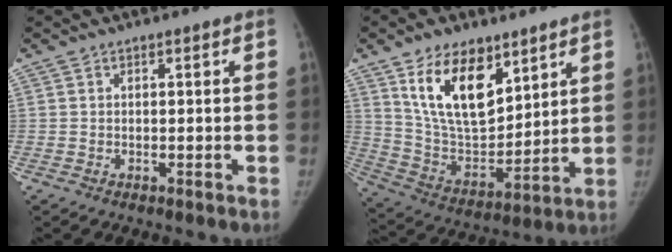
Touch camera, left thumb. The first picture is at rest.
{"total": 18.0, "force": [9.7, 9.4, 11.8], "torque": [-0.161, -0.054, 0.192]}